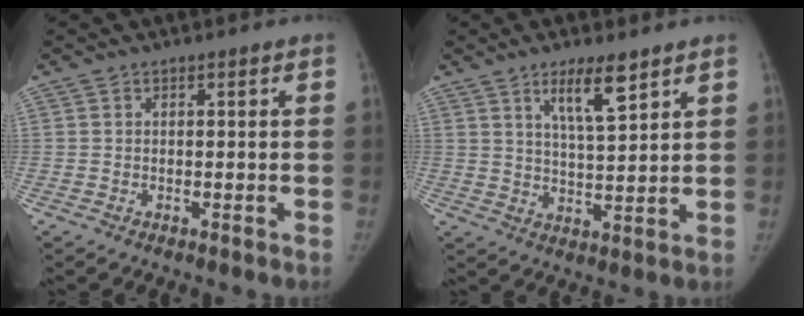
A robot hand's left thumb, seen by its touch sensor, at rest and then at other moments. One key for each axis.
{"total": 7.6, "fx": 4.8, "fy": 1.5, "fz": 5.7, "tx": -0.095, "ty": -0.033, "tz": 0.089}